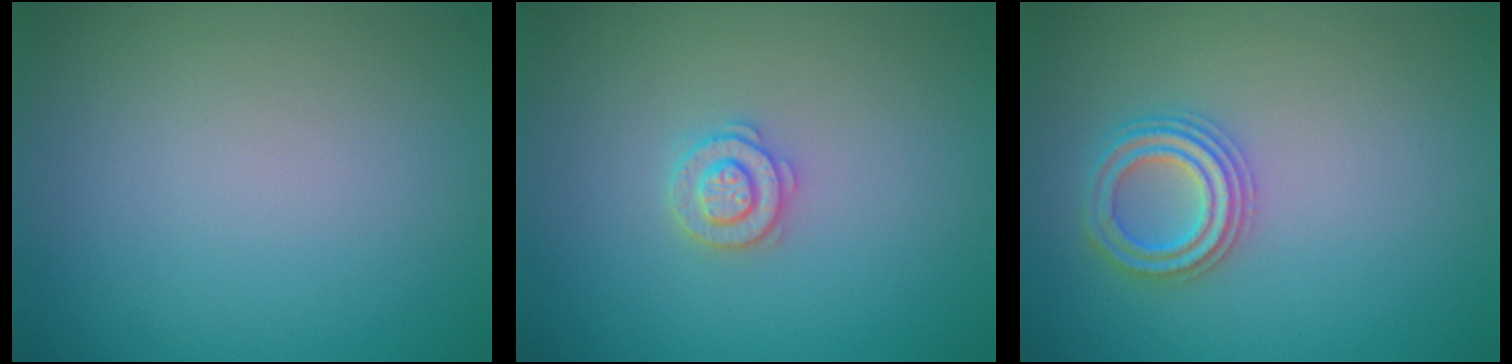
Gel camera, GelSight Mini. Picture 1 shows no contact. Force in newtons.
{"total": 2.2, "press": 2.2, "slide": 0.3}
{"total": 2.9, "press": 2.9, "slide": 0.5}